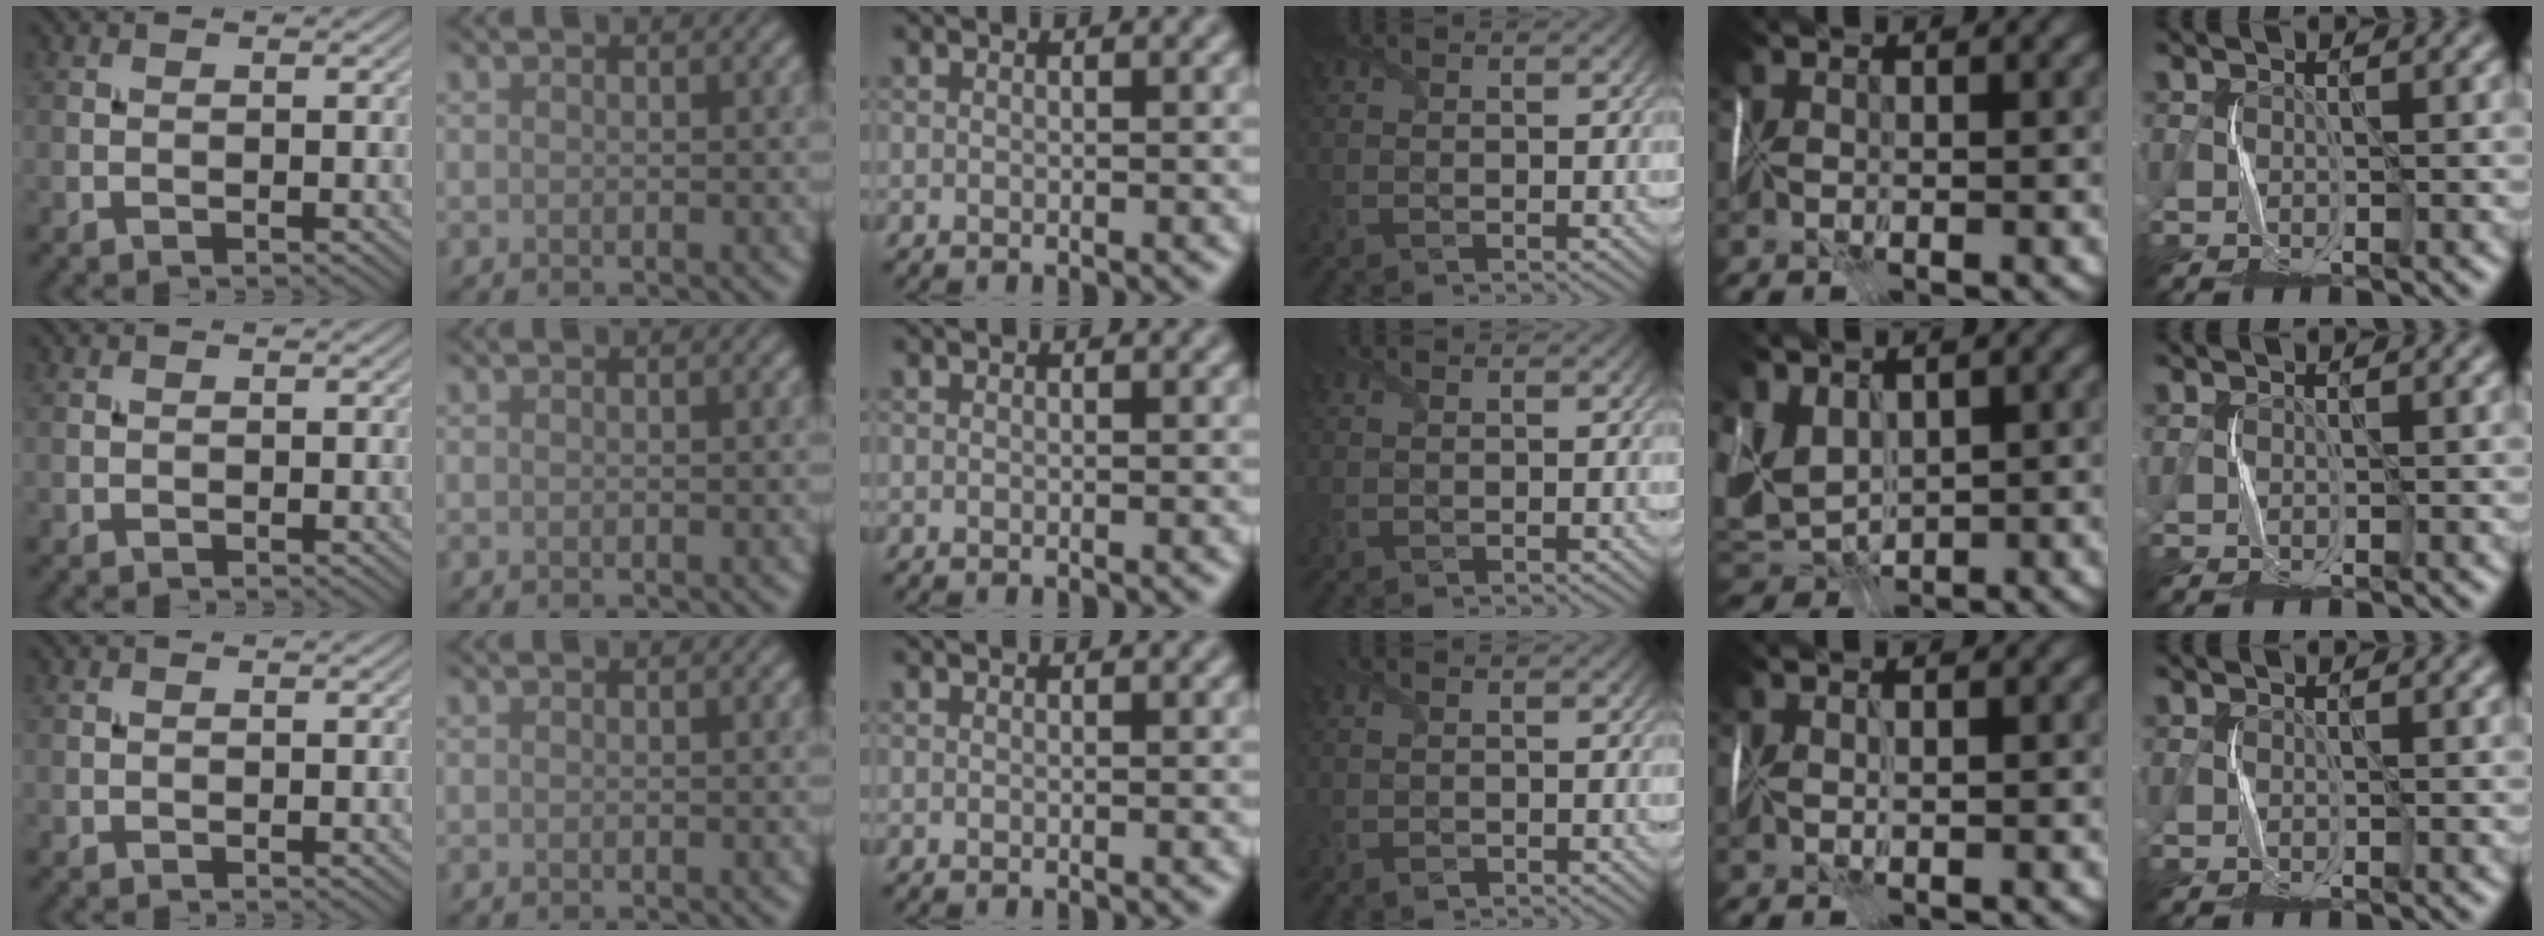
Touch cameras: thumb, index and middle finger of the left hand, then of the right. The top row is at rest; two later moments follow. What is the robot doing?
{"motion": "fold", "object": "handkerchief"}